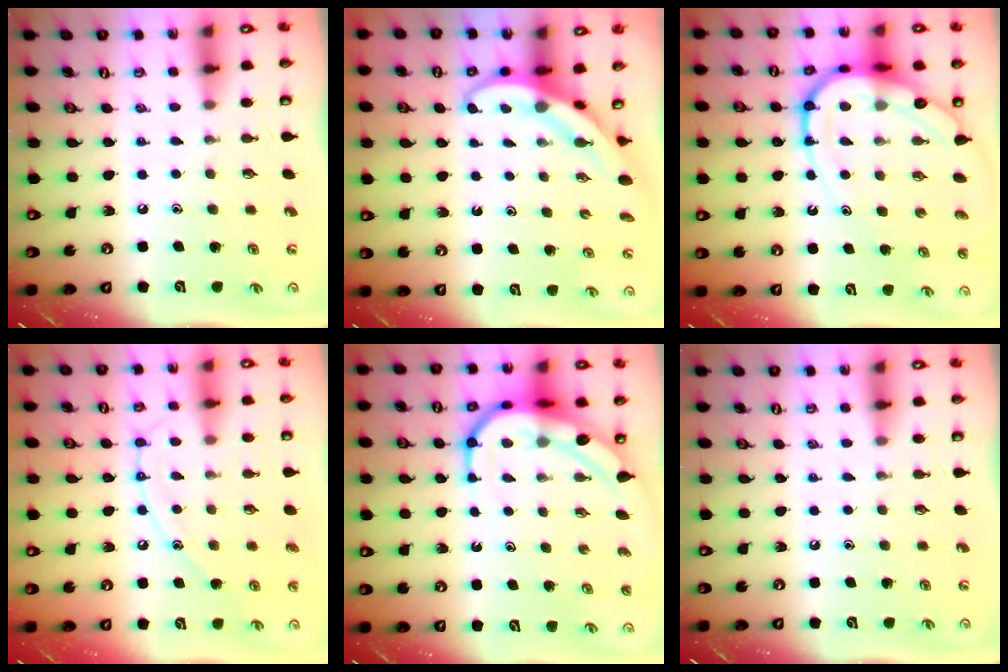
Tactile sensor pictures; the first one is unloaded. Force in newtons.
{"total": 4.0, "press": 4.0, "slide": 0.3}
{"total": 14.0, "press": 14.0, "slide": 1.1}
{"total": 10.2, "press": 10.1, "slide": 0.9}
{"total": 11.1, "press": 11.0, "slide": 1.2}
{"total": 0.0}